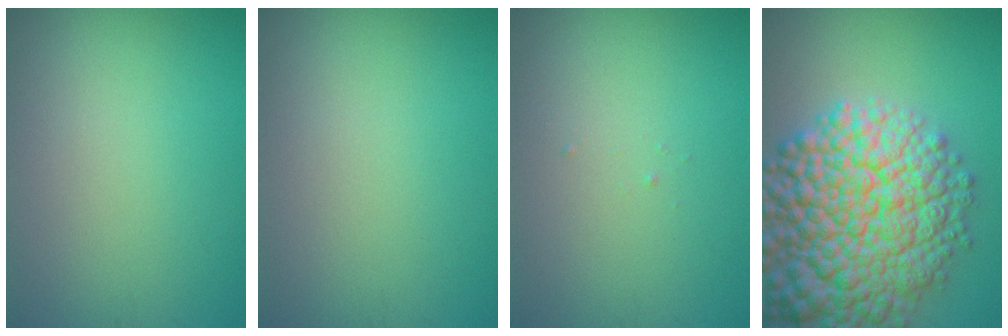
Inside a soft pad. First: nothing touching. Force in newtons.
{"total": 0.0}
{"total": 0.0}
{"total": 14.0, "press": 14.0, "slide": 0.7}